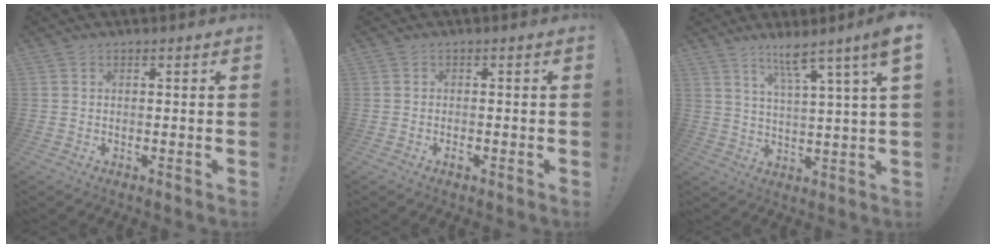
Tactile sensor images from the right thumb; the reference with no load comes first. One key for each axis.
{"total": 1.1, "fx": -0.8, "fy": 0.4, "fz": 0.6, "tx": -0.009, "ty": 0.002, "tz": -0.015}
{"total": 9.2, "fx": 5.6, "fy": -0.2, "fz": 7.3, "tx": -0.117, "ty": -0.027, "tz": 0.083}